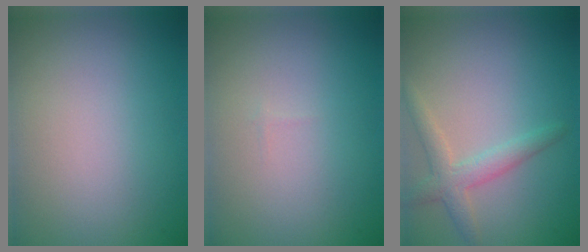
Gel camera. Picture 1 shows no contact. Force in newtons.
{"total": 0.0}
{"total": 2.6, "press": 2.6, "slide": 0.1}